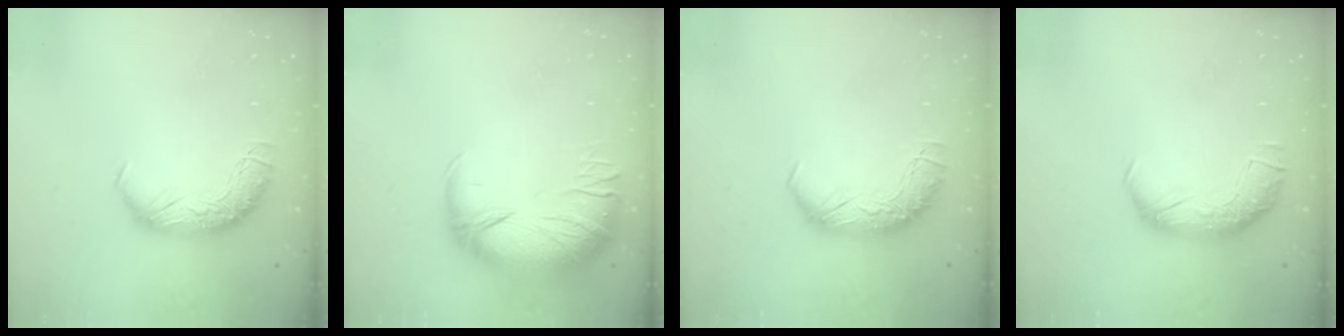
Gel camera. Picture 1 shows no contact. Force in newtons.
{"total": 2.9, "press": 0.7, "slide": 2.9}
{"total": 0.0}
{"total": 1.5, "press": 0.2, "slide": 1.5}